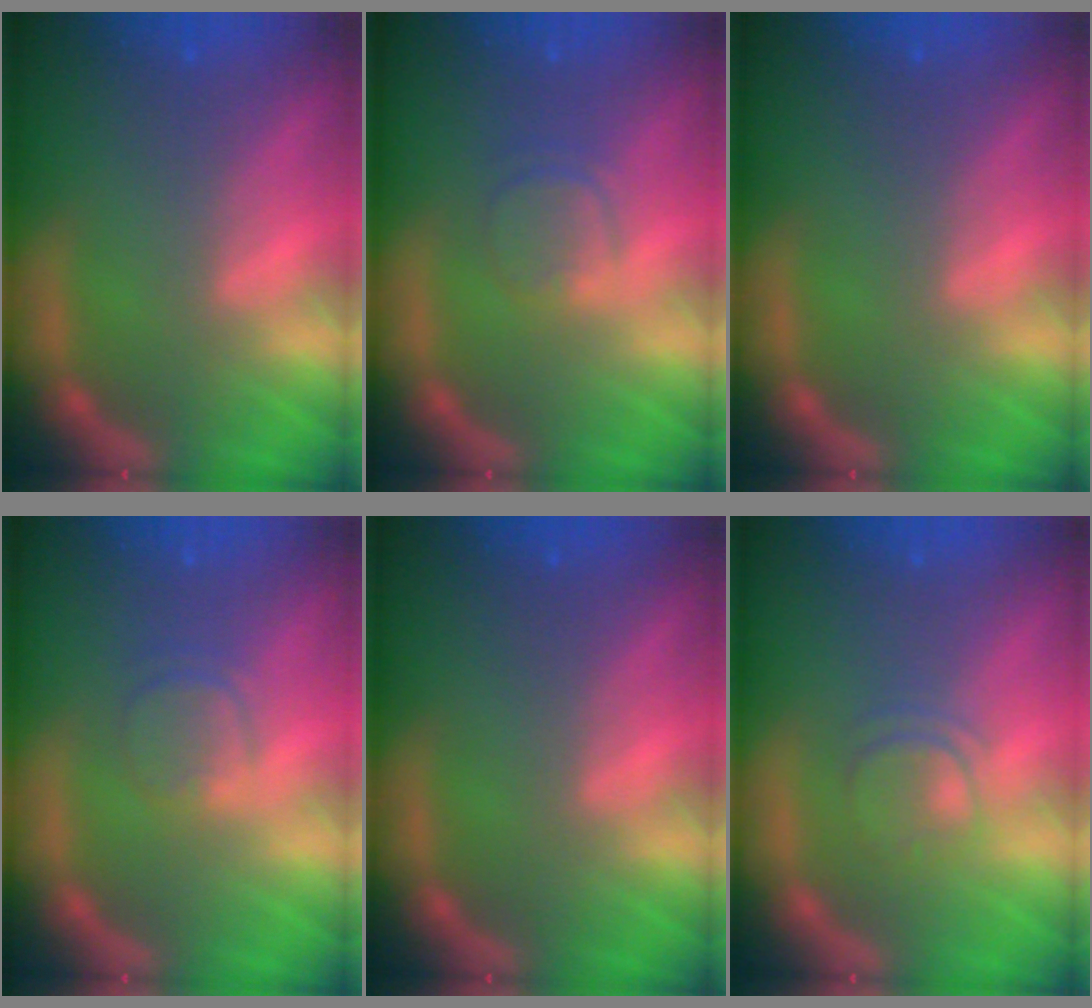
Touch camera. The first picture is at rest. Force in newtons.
{"total": 2.4}
{"total": 0.0}
{"total": 2.4}
{"total": 0.0}
{"total": 2.4}